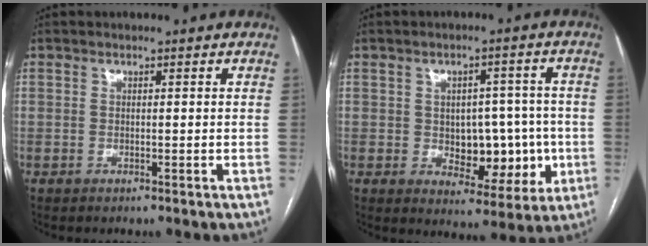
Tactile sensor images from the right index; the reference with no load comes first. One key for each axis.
{"total": 9.7, "fx": -1.1, "fy": 5.9, "fz": 7.6, "tx": -0.084, "ty": 0.018, "tz": -0.001}